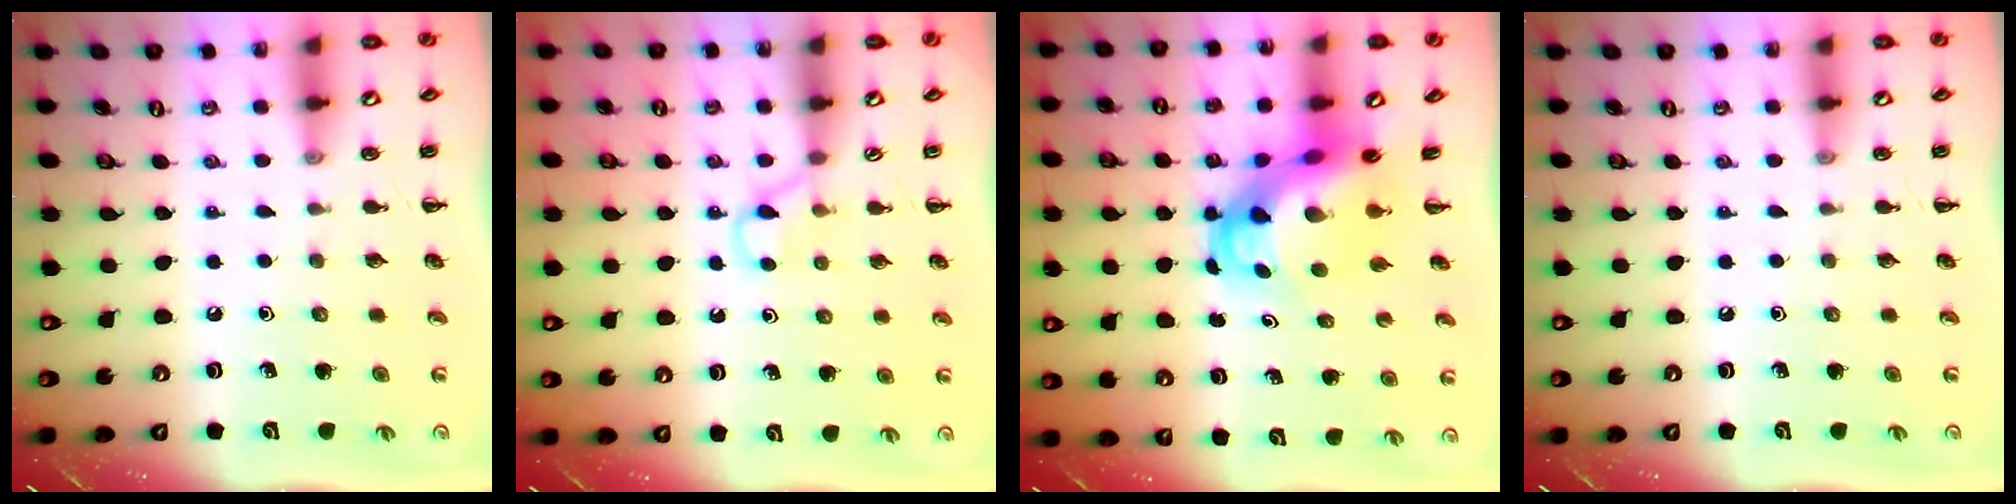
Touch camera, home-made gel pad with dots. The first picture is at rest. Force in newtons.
{"total": 2.7, "press": 2.4, "slide": 1.1}
{"total": 6.4, "press": 6.1, "slide": 2.1}
{"total": 0.0}